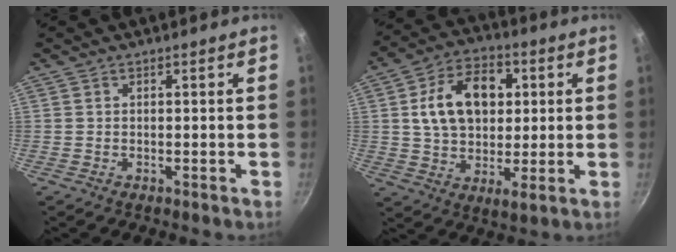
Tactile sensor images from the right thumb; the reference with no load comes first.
{"total": 16.1, "force": [3.5, 10.7, 11.4], "torque": [-0.163, 0.002, 0.049]}